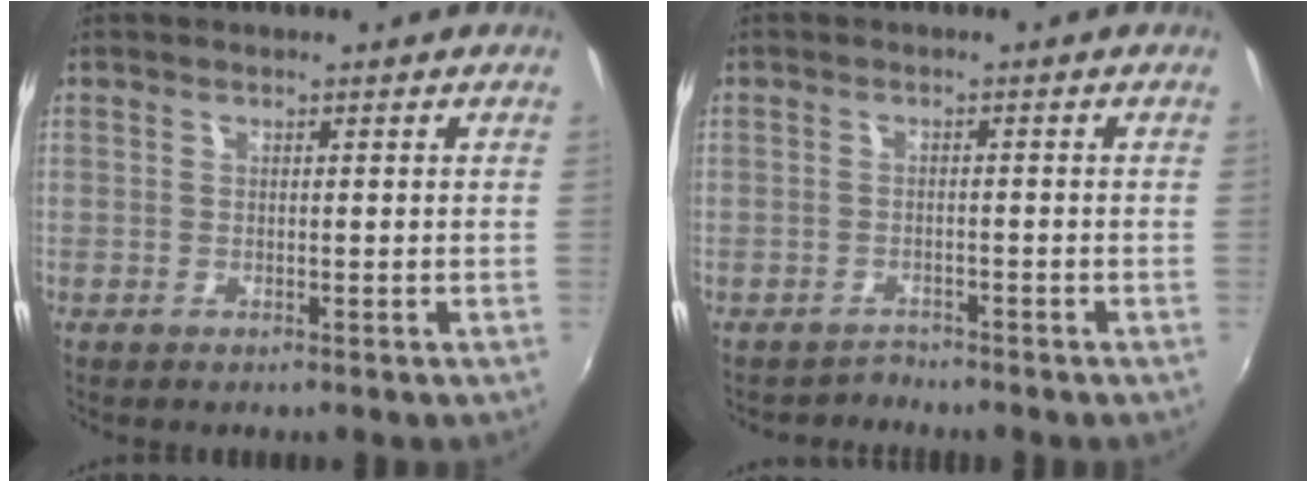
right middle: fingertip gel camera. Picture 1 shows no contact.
{"total": 1.9, "force": [-1.8, 0.5, -0.5], "torque": [0.003, 0.007, -0.031]}